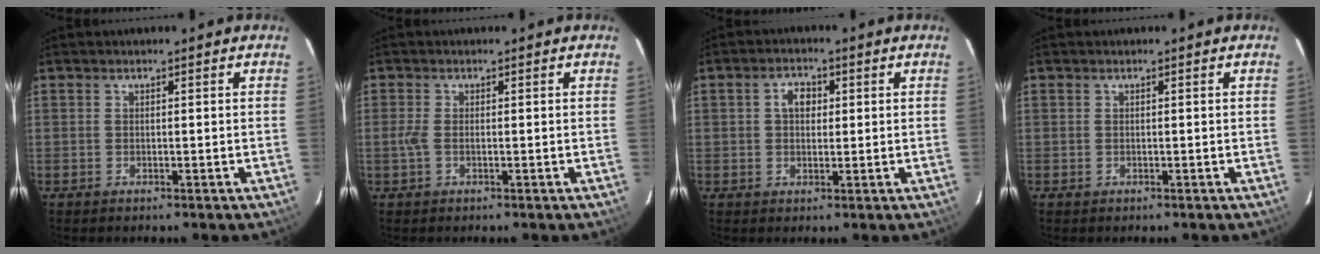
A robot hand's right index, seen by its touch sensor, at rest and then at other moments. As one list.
[{"total": 1.9, "force": [-0.3, 0.4, 1.8], "torque": [-0.040, -0.002, -0.008]}, {"total": 3.6, "force": [0.7, 2.6, 2.4], "torque": [-0.039, 0.013, 0.012]}, {"total": 0.0}]